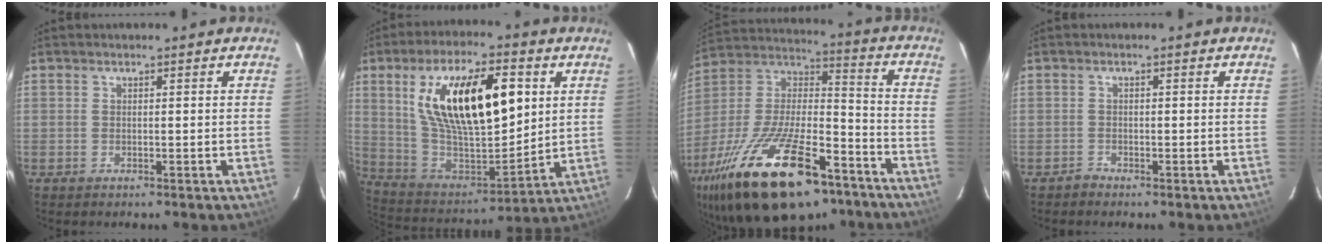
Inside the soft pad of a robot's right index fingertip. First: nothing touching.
{"total": 24.7, "force": [7.5, 10.4, 21.1], "torque": [-0.375, 0.014, 0.146]}
{"total": 31.6, "force": [-19.6, 12.7, 21.3], "torque": [-0.407, -0.018, -0.308]}
{"total": 1.2, "force": [-1.0, 0.6, -0.3], "torque": [0.004, 0.006, -0.018]}